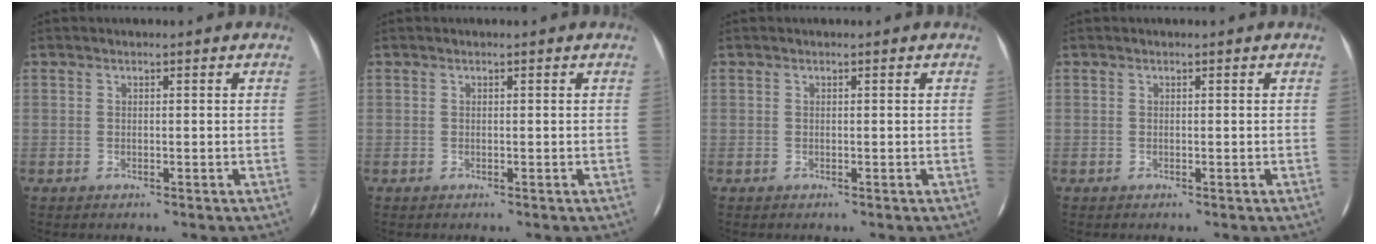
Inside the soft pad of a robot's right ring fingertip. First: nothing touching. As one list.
[{"total": 0.0}, {"total": 0.0}, {"total": 0.0}]